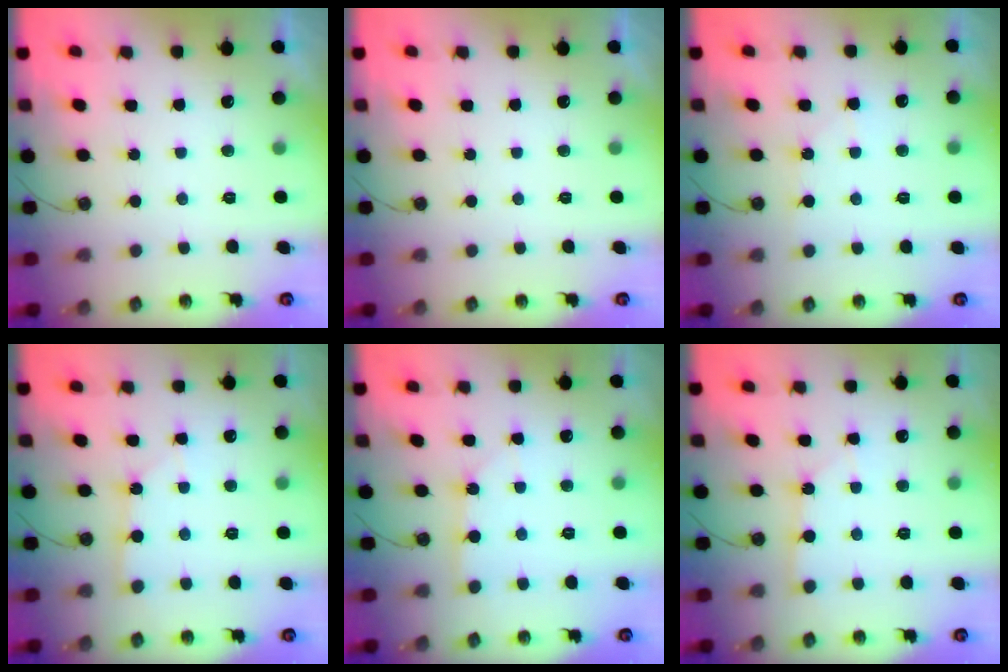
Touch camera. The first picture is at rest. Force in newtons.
{"total": 0.0}
{"total": 4.2, "press": 4.1, "slide": 0.5}
{"total": 1.9, "press": 1.9, "slide": 0.3}
{"total": 3.0, "press": 3.0, "slide": 0.4}
{"total": 1.9, "press": 1.9, "slide": 0.3}